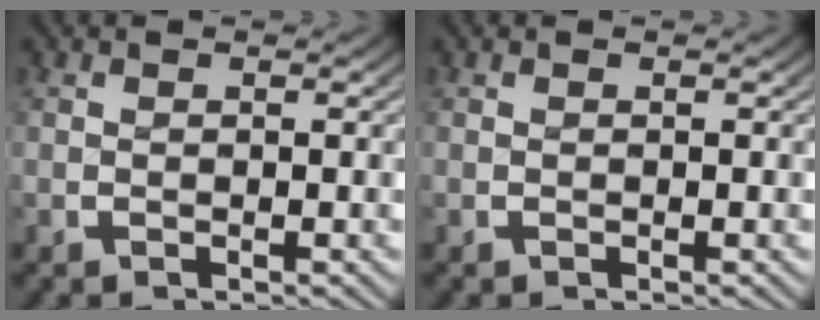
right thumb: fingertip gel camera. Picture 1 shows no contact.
{"total": 0.0}